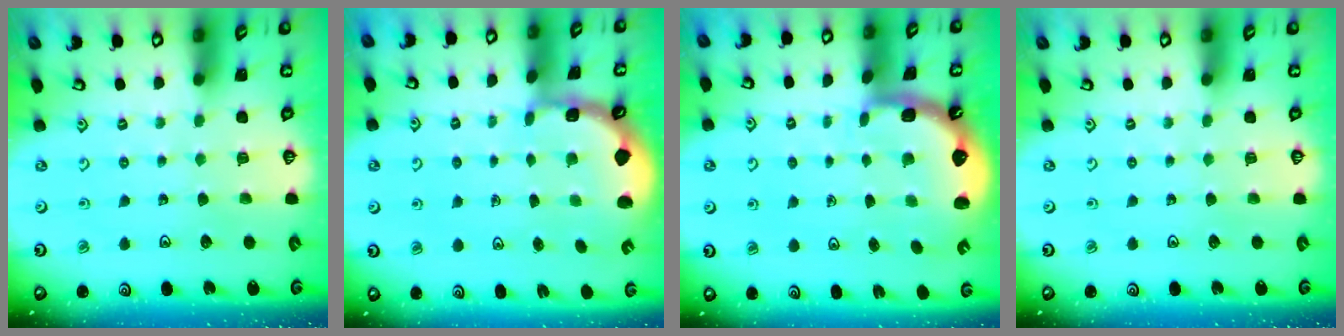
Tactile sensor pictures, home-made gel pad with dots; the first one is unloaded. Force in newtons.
{"total": 1.3, "press": 1.2, "slide": 0.4}
{"total": 2.7, "press": 1.4, "slide": 2.3}
{"total": 0.0}